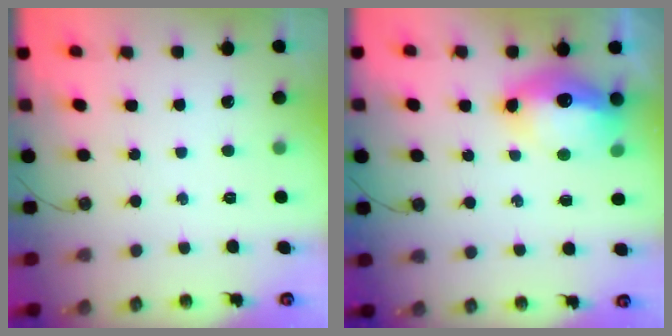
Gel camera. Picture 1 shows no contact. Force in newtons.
{"total": 14.4, "press": 14.3, "slide": 1.3}